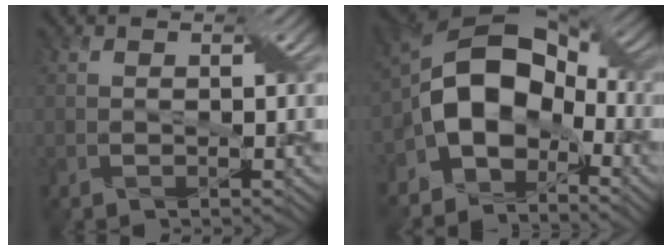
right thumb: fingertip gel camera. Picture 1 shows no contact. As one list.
[{"total": 12.3, "force": [-4.2, 8.4, 8.0], "torque": [-0.135, 0.004, -0.100]}]